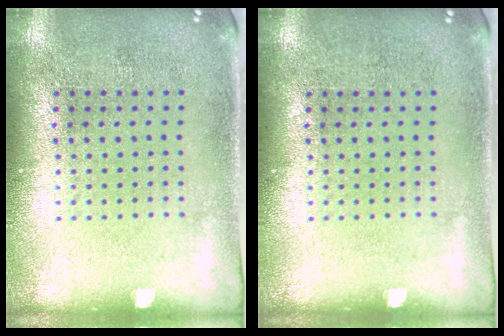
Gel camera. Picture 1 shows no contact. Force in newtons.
{"total": 0.0}